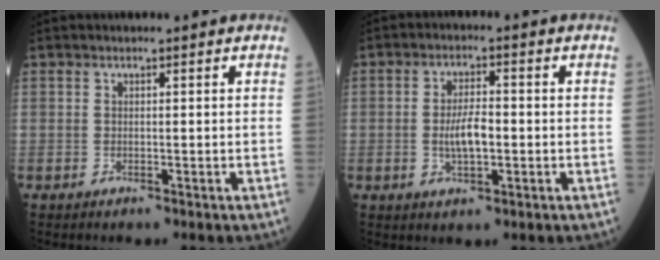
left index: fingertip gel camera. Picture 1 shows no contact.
{"total": 5.1, "force": [-0.8, 1.7, 4.8], "torque": [-0.098, 0.003, -0.014]}